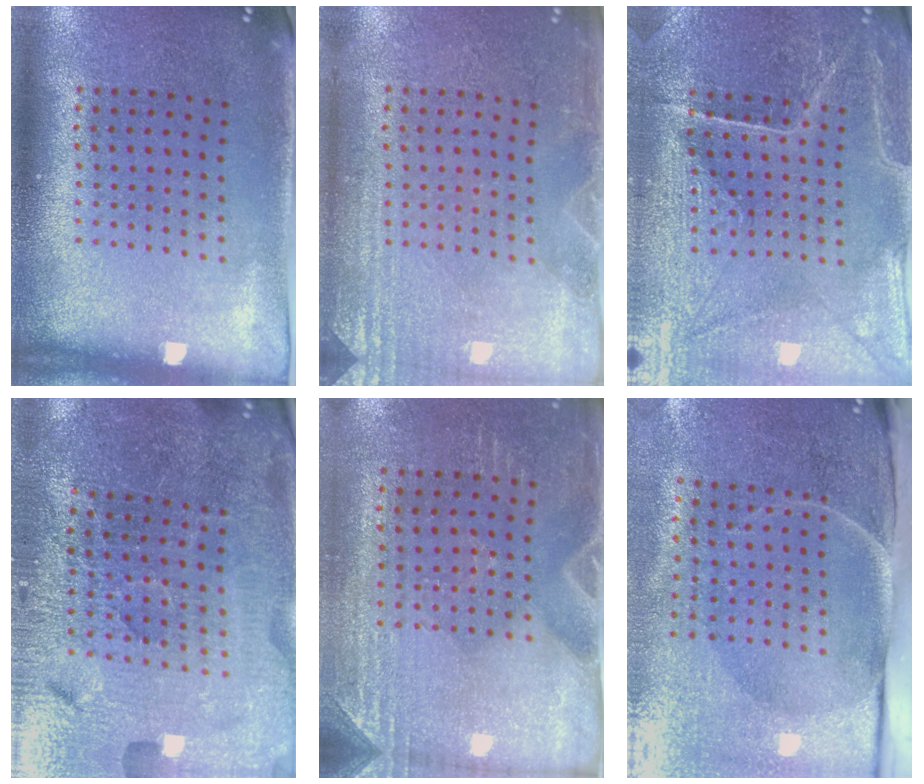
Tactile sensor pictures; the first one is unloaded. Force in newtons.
{"total": 2.9, "press": 2.9, "slide": 0.5}
{"total": 2.9, "press": 2.9, "slide": 0.2}
{"total": 4.9, "press": 4.7, "slide": 1.4}
{"total": 2.9, "press": 2.8, "slide": 0.9}
{"total": 4.9, "press": 3.9, "slide": 3.0}